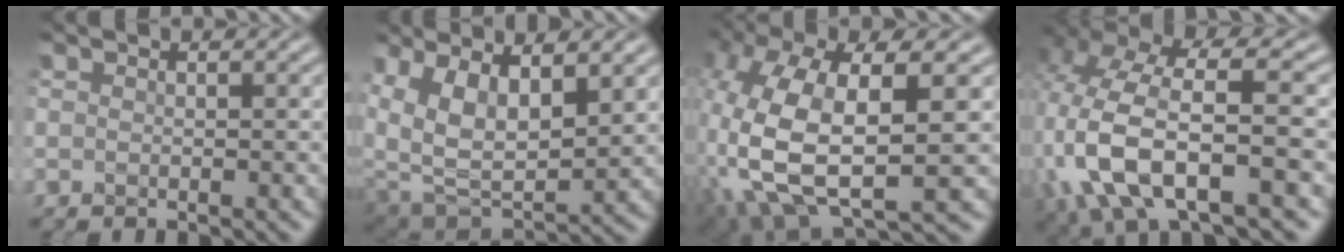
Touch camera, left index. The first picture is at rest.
{"total": 10.0, "force": [3.5, 5.6, 7.4], "torque": [-0.144, -0.009, 0.069]}
{"total": 11.9, "force": [0.2, 5.9, 10.3], "torque": [-0.230, -0.011, 0.012]}
{"total": 9.2, "force": [-2.8, 4.0, 7.8], "torque": [-0.169, 0.007, -0.057]}